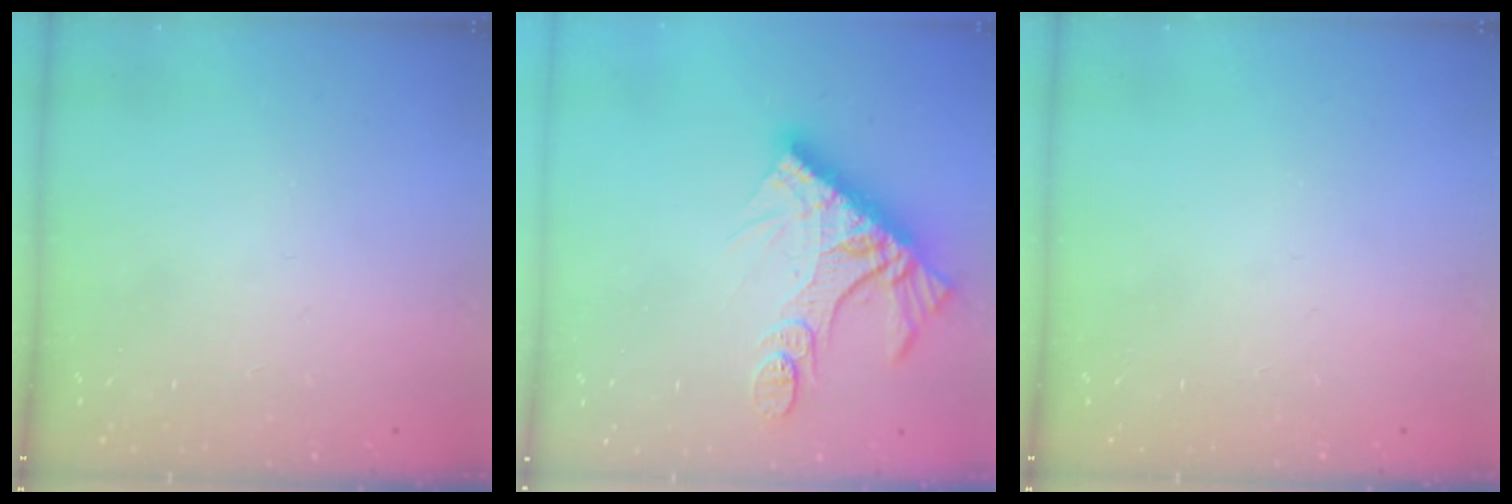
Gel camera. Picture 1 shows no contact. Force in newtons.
{"total": 15.5, "press": 15.4, "slide": 1.4}
{"total": 0.0}